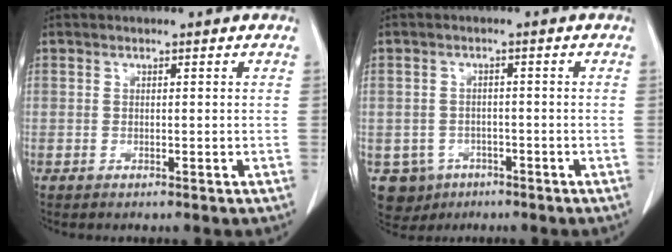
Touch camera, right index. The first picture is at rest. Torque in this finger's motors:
{"motor_torque": [-0.35, 0.07, -0.79, -0.21]}